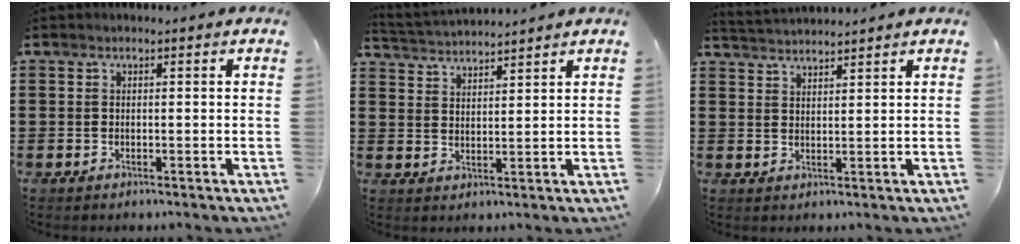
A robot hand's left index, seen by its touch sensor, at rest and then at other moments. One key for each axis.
{"total": 2.6, "fx": 2.6, "fy": -0.1, "fz": -0.2, "tx": -0.009, "ty": -0.012, "tz": 0.045}
{"total": 2.2, "fx": 2.2, "fy": -0.2, "fz": -0.3, "tx": -0.002, "ty": -0.007, "tz": 0.042}